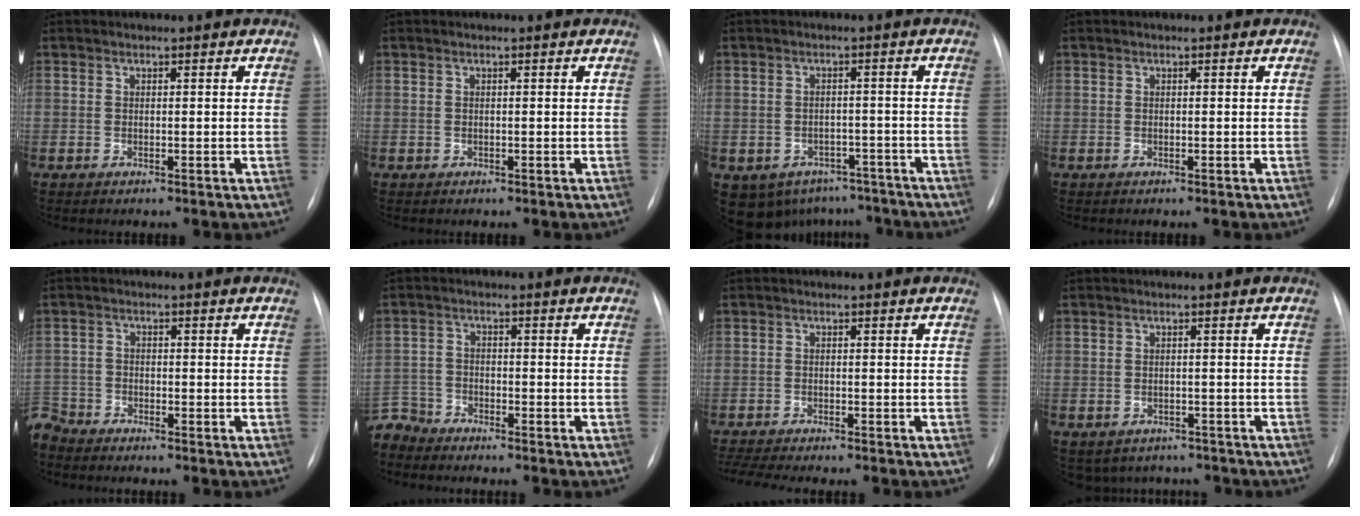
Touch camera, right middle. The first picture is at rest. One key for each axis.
{"total": 0.0}
{"total": 11.2, "fx": -7.8, "fy": 7.7, "fz": 2.4, "tx": -0.045, "ty": 0.018, "tz": -0.087}
{"total": 0.0}
{"total": 4.8, "fx": -4.6, "fy": 1.2, "fz": 0.0, "tx": 0.004, "ty": -0.012, "tz": -0.092}
{"total": 5.8, "fx": -5.6, "fy": 1.5, "fz": -0.4, "tx": 0.011, "ty": -0.006, "tz": -0.112}
{"total": 8.4, "fx": -7.5, "fy": 0.8, "fz": 3.7, "tx": -0.058, "ty": -0.007, "tz": -0.114}
{"total": 5.8, "fx": -4.8, "fy": 3.3, "fz": 0.5, "tx": 0.005, "ty": 0.013, "tz": -0.056}